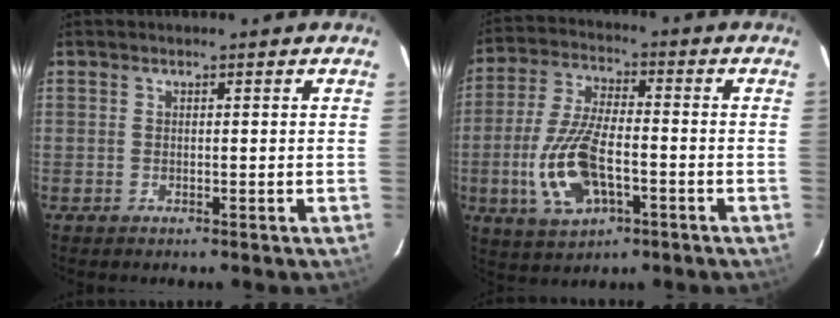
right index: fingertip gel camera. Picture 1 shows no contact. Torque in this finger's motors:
{"motor_torque": [1.04, -0.59, 0.24, 0.15]}